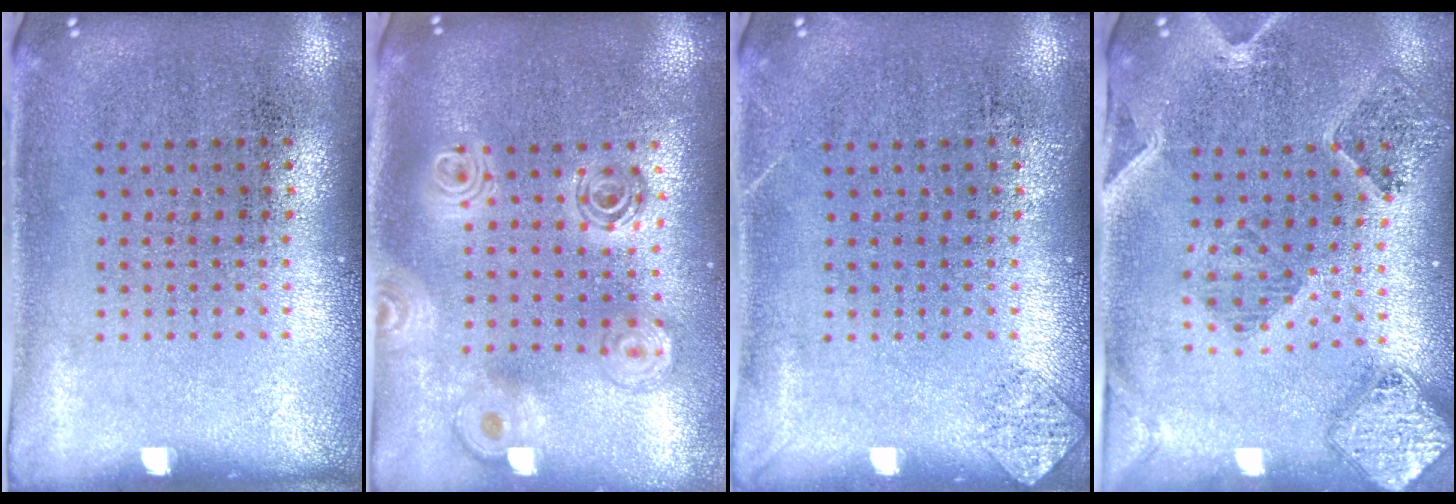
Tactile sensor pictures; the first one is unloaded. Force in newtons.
{"total": 2.1, "press": 1.7, "slide": 1.2}
{"total": 0.8, "press": 0.8, "slide": 0.1}
{"total": 1.6, "press": 1.5, "slide": 0.3}